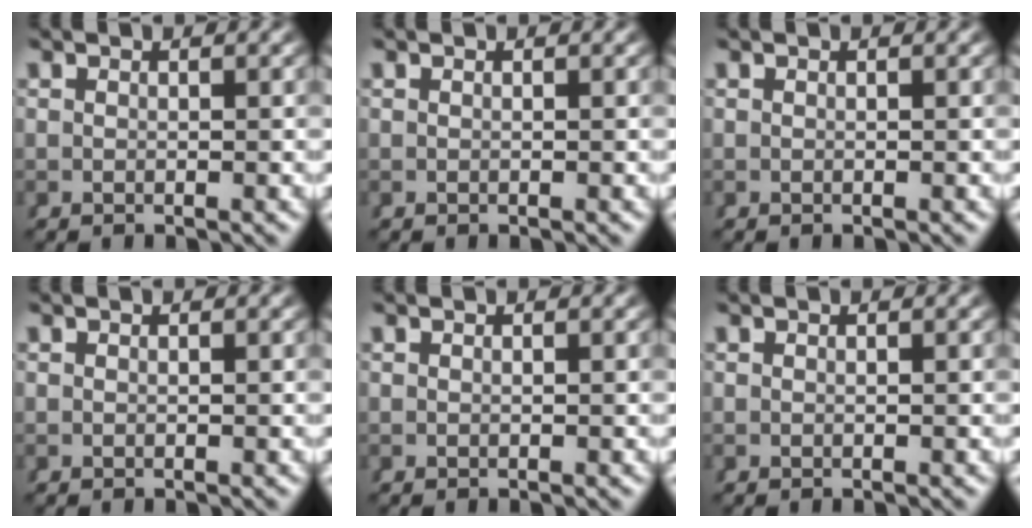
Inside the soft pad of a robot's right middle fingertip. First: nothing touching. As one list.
[{"total": 0.0}, {"total": 0.0}, {"total": 0.0}, {"total": 0.0}, {"total": 0.0}]